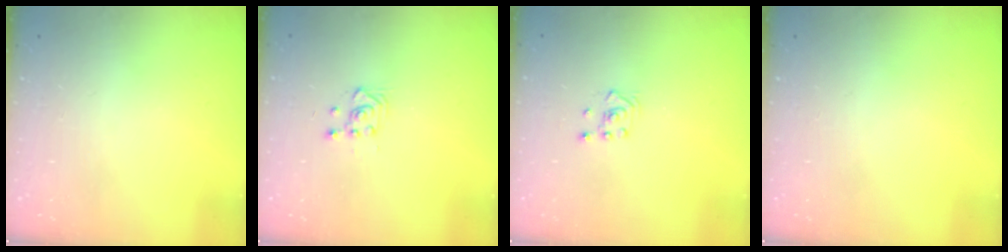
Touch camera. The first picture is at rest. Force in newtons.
{"total": 2.8, "press": 2.7, "slide": 0.7}
{"total": 2.8, "press": 2.6, "slide": 1.1}
{"total": 0.0}